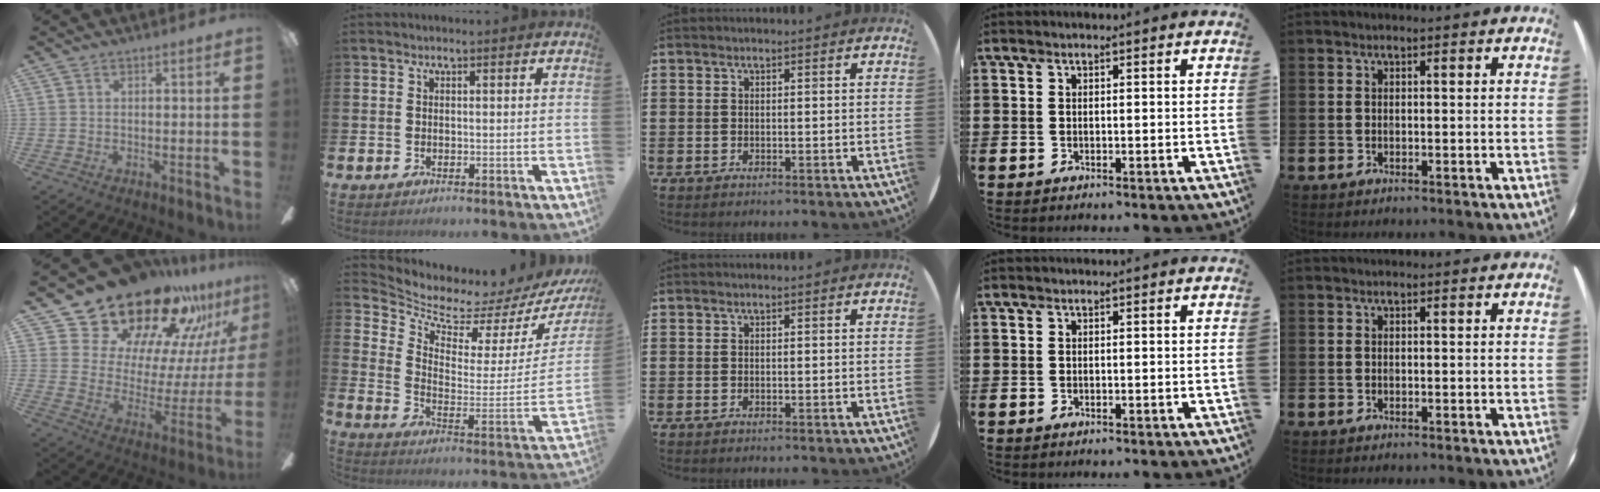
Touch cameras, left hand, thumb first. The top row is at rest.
{"thumb": {"total": 27.2, "force": [22.6, 12.1, 9.1], "torque": [-0.152, -0.168, 0.420]}, "index": {"total": 5.8, "force": [5.6, 1.6, 0.7], "torque": [-0.038, -0.073, 0.087]}}